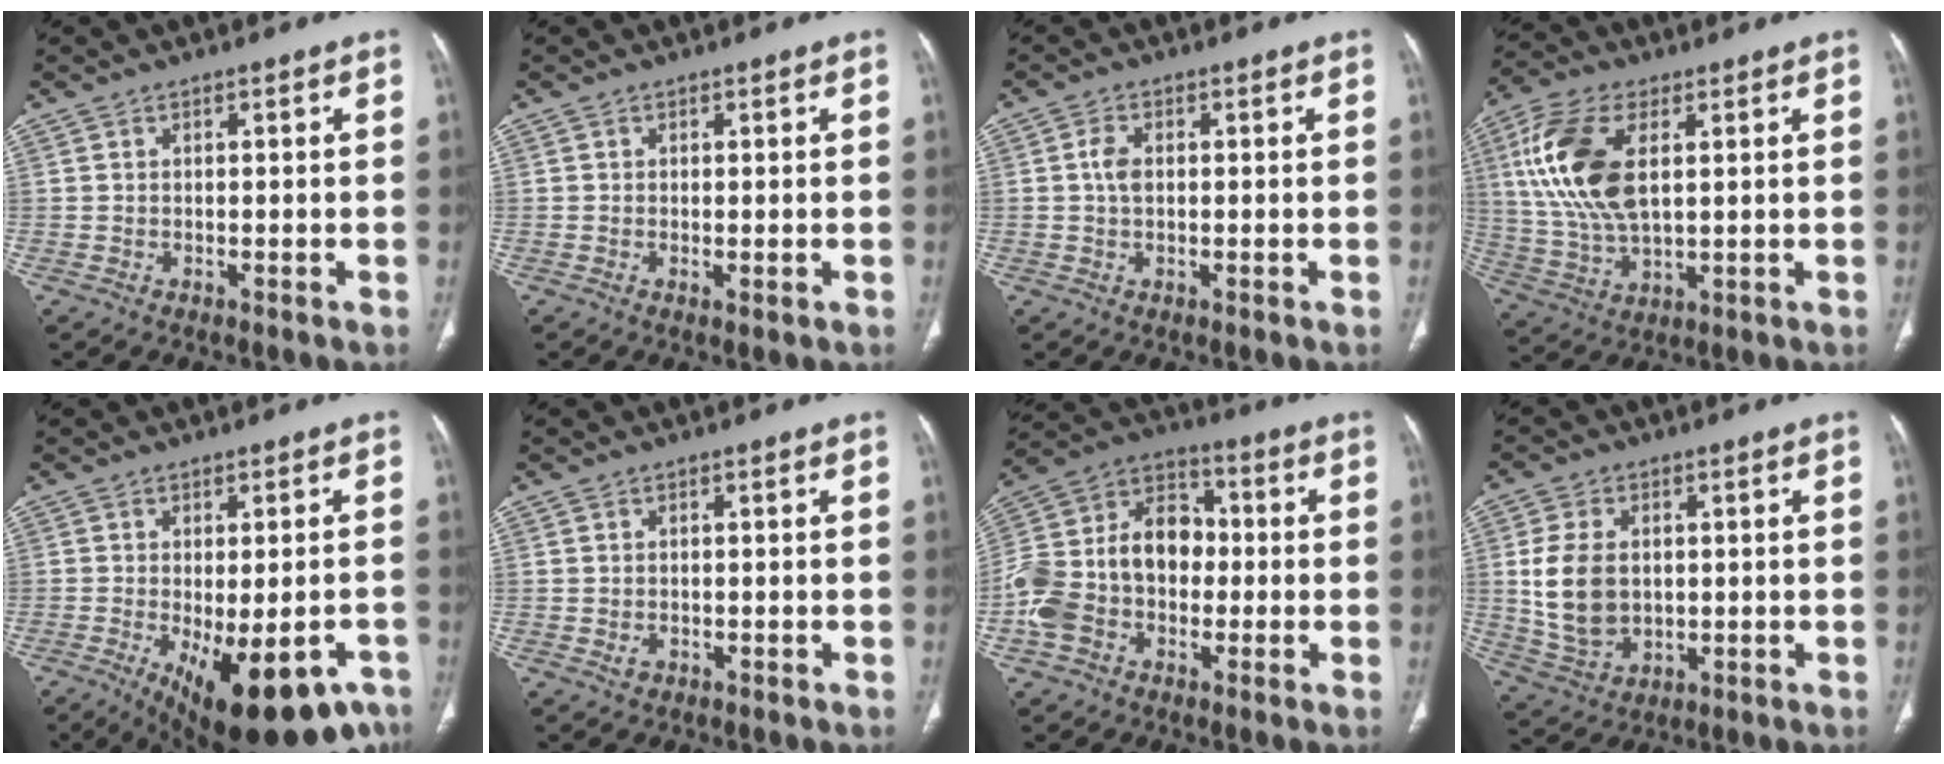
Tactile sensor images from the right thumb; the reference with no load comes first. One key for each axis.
{"total": 0.9, "fx": -0.2, "fy": 0.3, "fz": 0.8, "tx": -0.018, "ty": -0.004, "tz": -0.002}
{"total": 2.8, "fx": 0.2, "fy": 1.8, "fz": 2.2, "tx": -0.041, "ty": 0.003, "tz": 0.000}
{"total": 15.8, "fx": 3.8, "fy": 8.1, "fz": 13.1, "tx": -0.276, "ty": -0.003, "tz": 0.078}
{"total": 18.7, "fx": -9.6, "fy": 7.8, "fz": 14.1, "tx": -0.150, "ty": -0.002, "tz": -0.118}
{"total": 1.4, "fx": -0.4, "fy": 1.1, "fz": 0.7, "tx": -0.012, "ty": 0.003, "tz": -0.002}
{"total": 18.3, "fx": -2.4, "fy": 13.4, "fz": 12.2, "tx": -0.227, "ty": 0.051, "tz": -0.044}
{"total": 11.2, "fx": 0.8, "fy": 7.8, "fz": 8.0, "tx": -0.148, "ty": -0.007, "tz": 0.029}